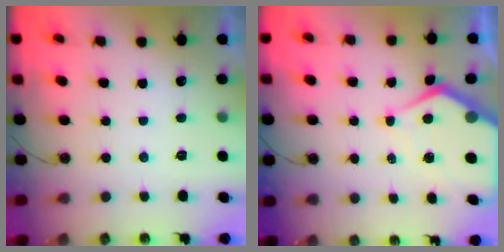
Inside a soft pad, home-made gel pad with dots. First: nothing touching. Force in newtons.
{"total": 11.2, "press": 11.1, "slide": 1.1}